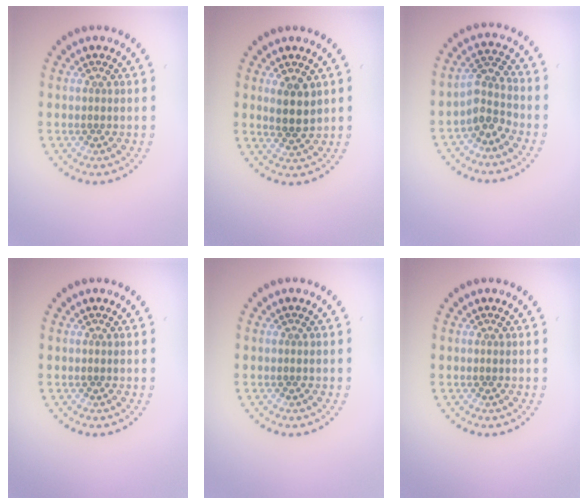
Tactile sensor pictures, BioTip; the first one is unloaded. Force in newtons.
{"total": 2.6, "press": 2.3, "slide": 1.1}
{"total": 2.6, "press": 2.0, "slide": 1.6}
{"total": 0.0}
{"total": 0.0}
{"total": 0.0}